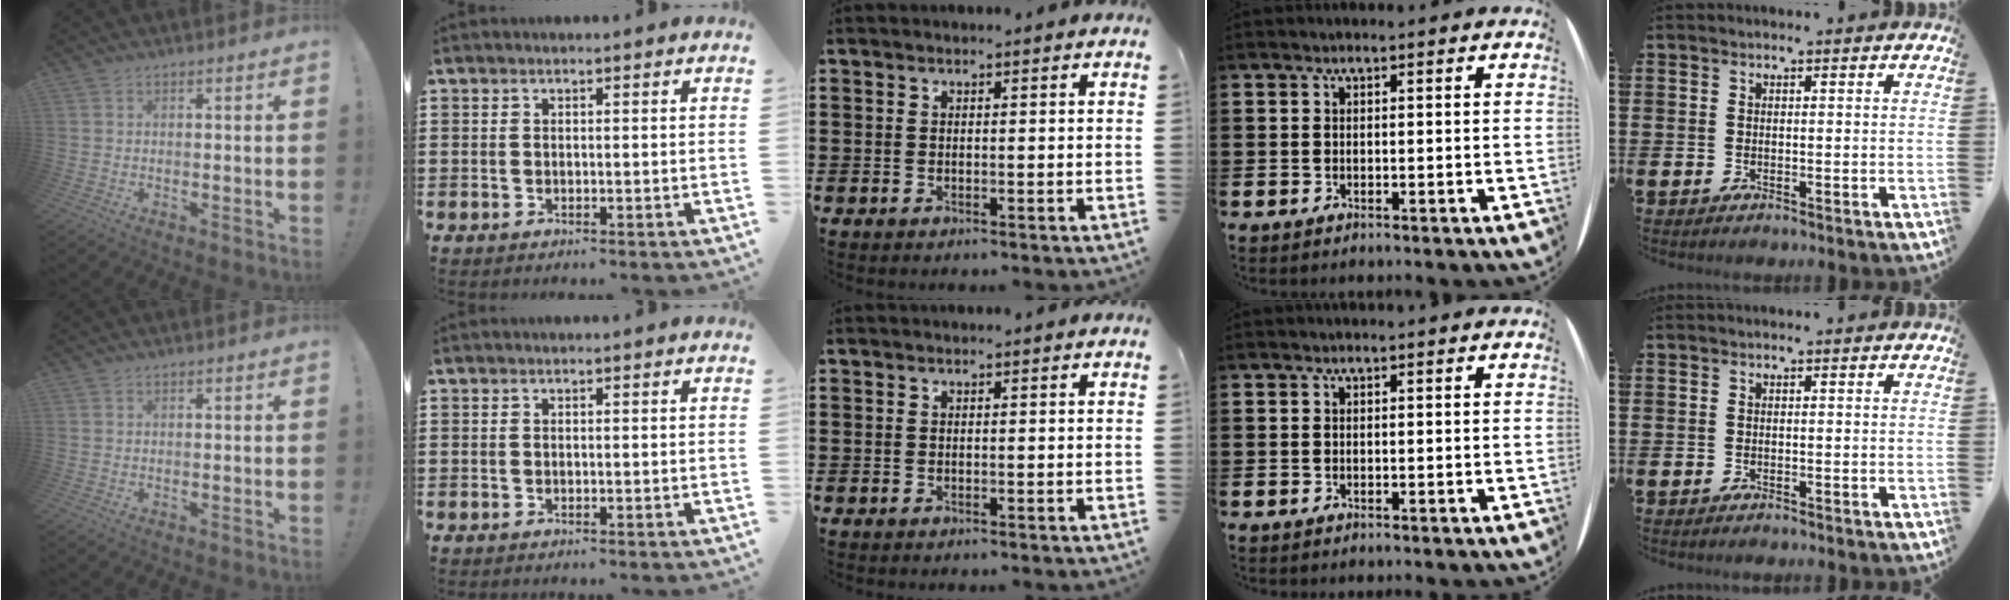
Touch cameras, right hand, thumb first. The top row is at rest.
{}